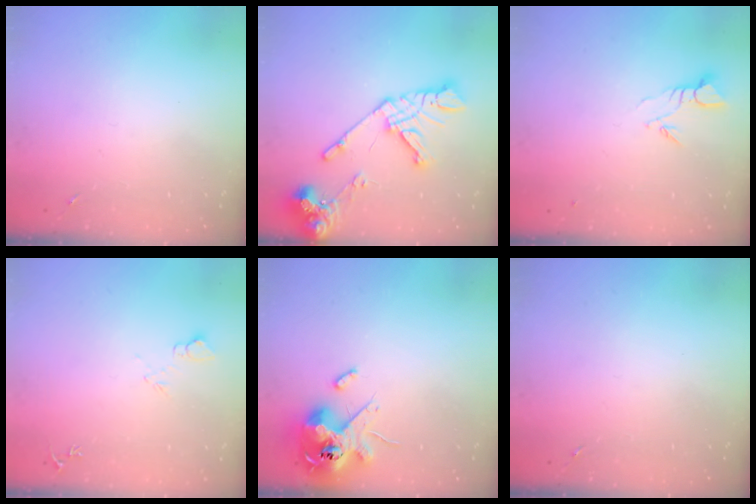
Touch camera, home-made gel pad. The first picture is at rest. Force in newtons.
{"total": 17.0, "press": 16.9, "slide": 2.2}
{"total": 3.9, "press": 3.9, "slide": 0.3}
{"total": 6.7, "press": 6.7, "slide": 0.8}
{"total": 13.8, "press": 13.6, "slide": 2.2}
{"total": 0.0}